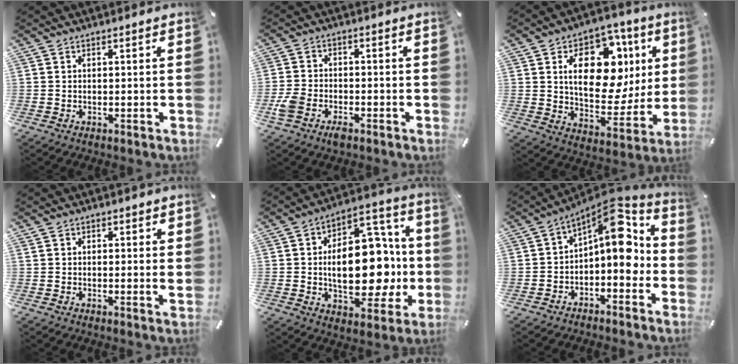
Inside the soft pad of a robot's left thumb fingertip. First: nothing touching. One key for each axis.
{"total": 5.5, "fx": -3.0, "fy": 3.5, "fz": 3.1, "tx": -0.074, "ty": 0.013, "tz": -0.059}
{"total": 20.1, "fx": 6.4, "fy": 12.7, "fz": 14.2, "tx": -0.213, "ty": -0.026, "tz": 0.111}
{"total": 1.3, "fx": 0.8, "fy": 0.6, "fz": 0.9, "tx": -0.010, "ty": -0.003, "tz": 0.013}
{"total": 21.5, "fx": -0.8, "fy": 12.5, "fz": 17.4, "tx": -0.260, "ty": -0.011, "tz": -0.010}
{"total": 12.1, "fx": 3.1, "fy": 6.2, "fz": 9.9, "tx": -0.121, "ty": -0.039, "tz": 0.047}